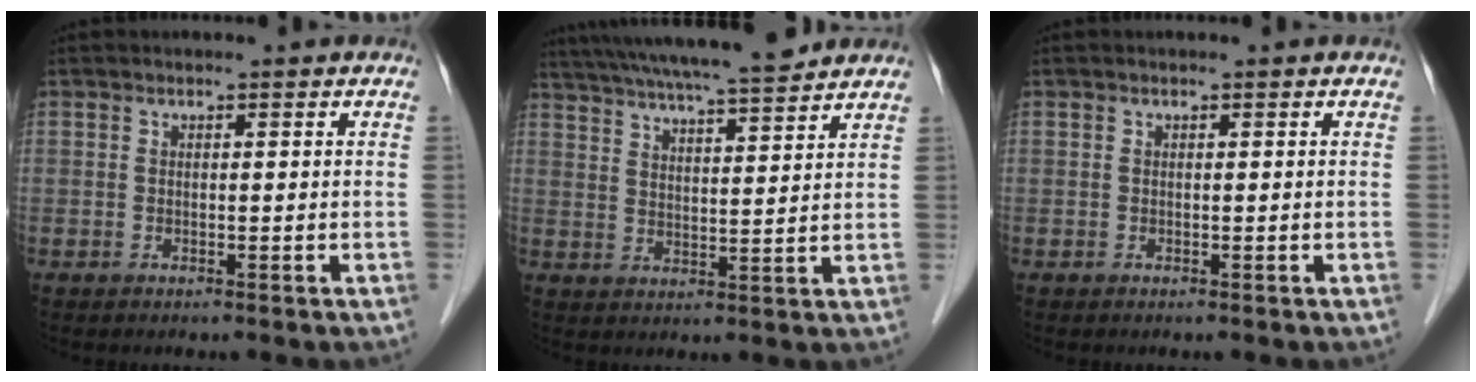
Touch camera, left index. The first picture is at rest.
{"total": 18.8, "force": [16.6, 1.3, 8.9], "torque": [-0.160, 0.035, 0.252]}
{"total": 0.0}